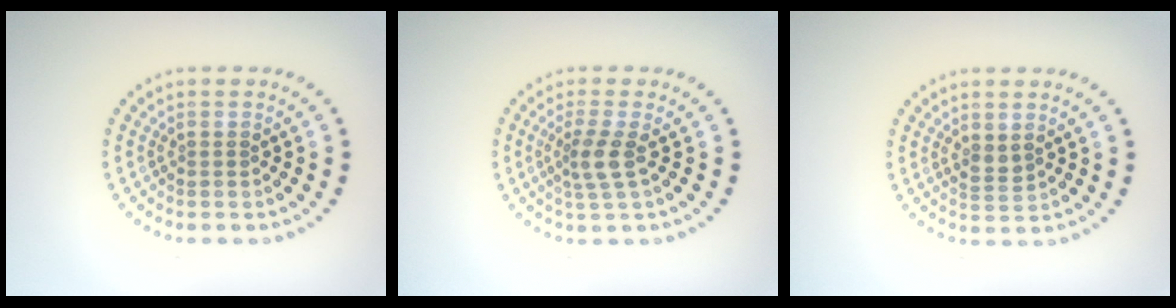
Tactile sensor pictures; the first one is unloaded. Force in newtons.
{"total": 2.5, "press": 1.9, "slide": 1.6}
{"total": 1.2, "press": 1.1, "slide": 0.5}